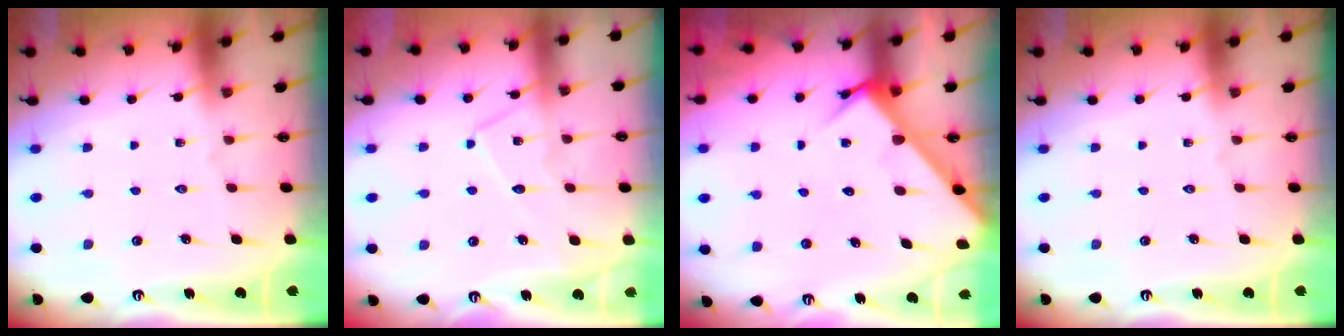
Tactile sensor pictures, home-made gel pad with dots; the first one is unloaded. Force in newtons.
{"total": 9.5, "press": 9.5, "slide": 0.6}
{"total": 3.3, "press": 3.3, "slide": 0.2}
{"total": 0.0}